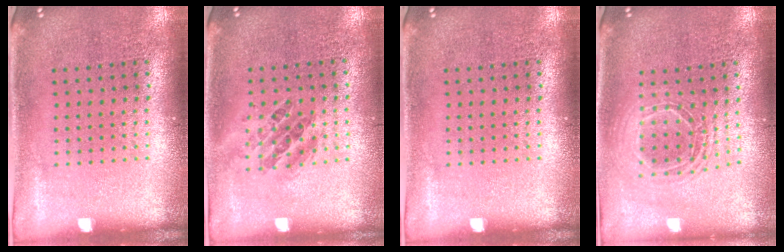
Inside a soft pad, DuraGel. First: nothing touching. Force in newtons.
{"total": 1.0, "press": 0.9, "slide": 0.3}
{"total": 0.0}
{"total": 1.5, "press": 1.3, "slide": 0.7}